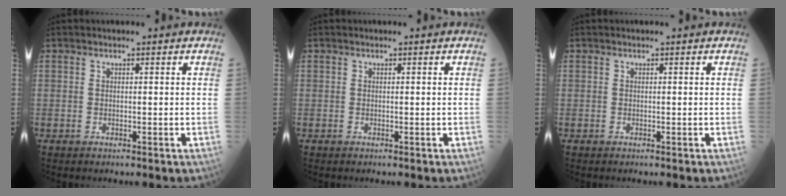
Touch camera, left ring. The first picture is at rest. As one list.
[{"total": 0.0}, {"total": 0.0}]